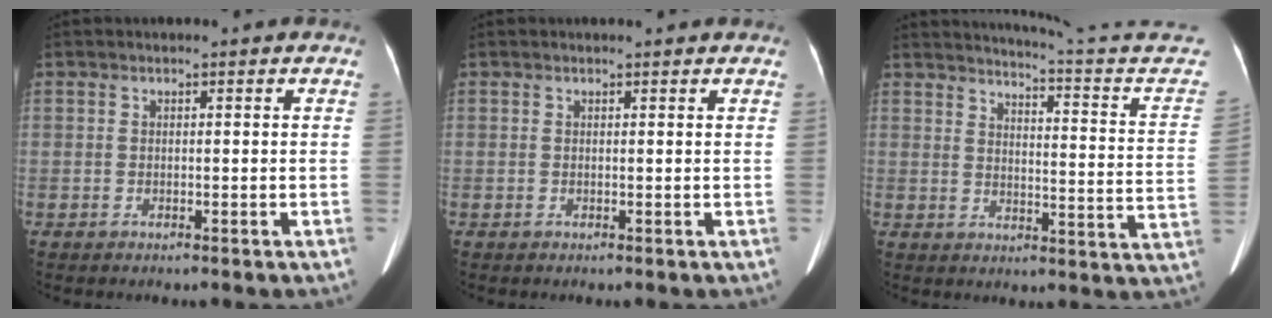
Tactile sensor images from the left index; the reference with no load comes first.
{"total": 1.1, "force": [1.1, 0.1, 0.2], "torque": [-0.009, 0.004, 0.010]}
{"total": 19.3, "force": [18.4, -1.7, 5.4], "torque": [-0.085, -0.123, 0.204]}